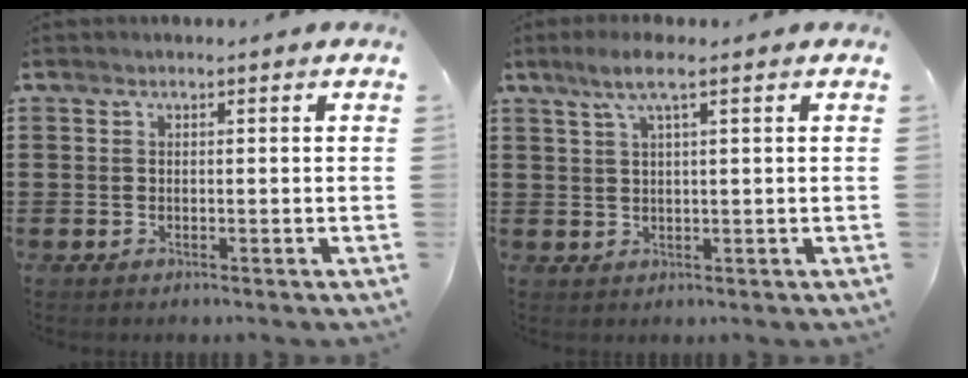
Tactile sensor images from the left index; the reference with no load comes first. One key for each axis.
{"total": 4.0, "fx": 2.0, "fy": 0.5, "fz": 3.4, "tx": -0.072, "ty": 0.004, "tz": 0.032}